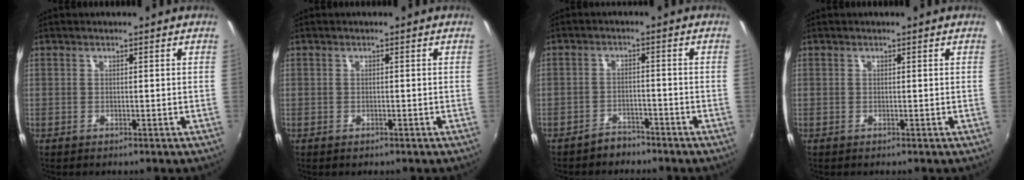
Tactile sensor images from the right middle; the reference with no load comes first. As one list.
[{"total": 0.5, "force": [-0.4, 0.4, 0.1], "torque": [-0.002, -0.003, -0.007]}, {"total": 3.3, "force": [-3.0, 1.5, 0.2], "torque": [-0.013, 0.008, -0.046]}, {"total": 0.0}]